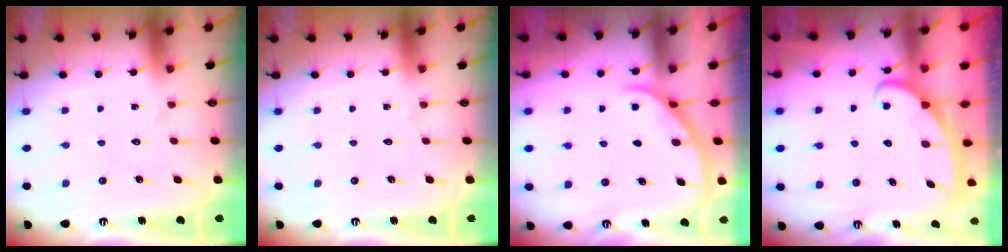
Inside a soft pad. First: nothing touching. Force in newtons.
{"total": 0.0}
{"total": 2.4, "press": 2.3, "slide": 0.3}
{"total": 2.4, "press": 2.4, "slide": 0.4}